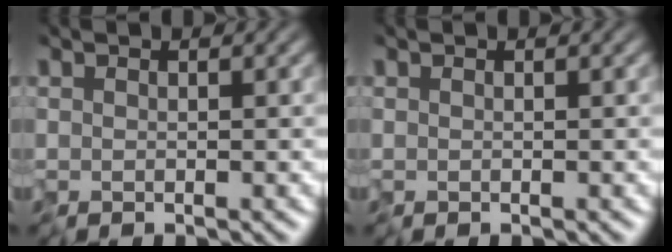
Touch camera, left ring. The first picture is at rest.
{"total": 0.0}